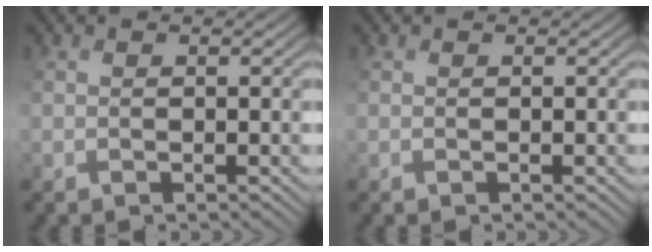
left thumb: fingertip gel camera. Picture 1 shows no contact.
{"total": 0.0}